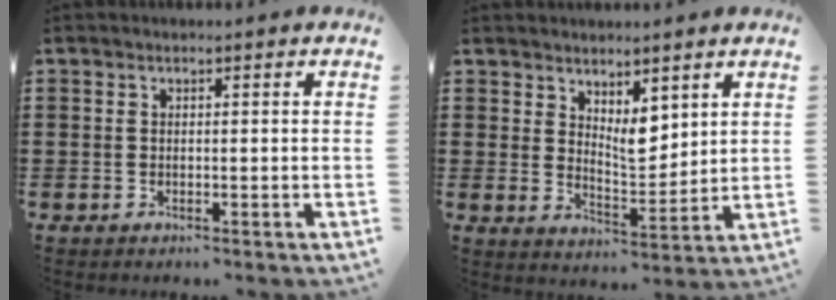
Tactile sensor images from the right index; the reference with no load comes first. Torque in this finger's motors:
{"motor_torque": [0.11, 0.16, 0.40, 0.02]}